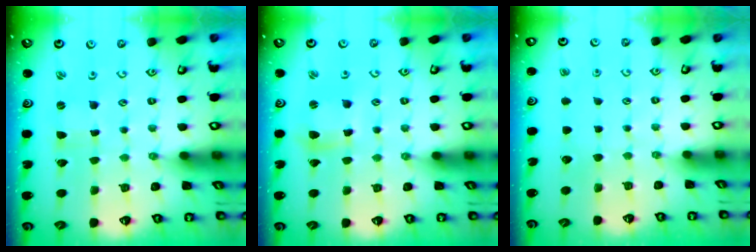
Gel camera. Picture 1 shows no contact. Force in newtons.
{"total": 4.4, "press": 4.4, "slide": 0.5}
{"total": 0.0}